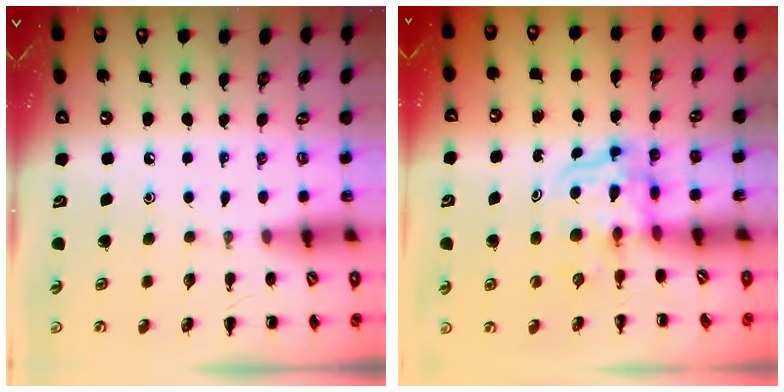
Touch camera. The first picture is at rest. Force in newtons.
{"total": 3.6, "press": 3.6, "slide": 0.2}